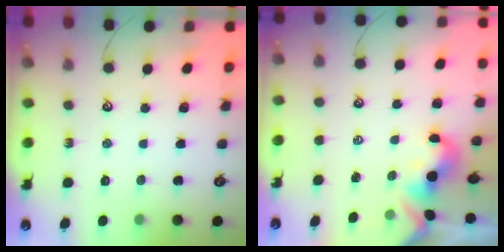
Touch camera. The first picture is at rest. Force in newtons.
{"total": 1.8, "press": 1.7, "slide": 0.6}